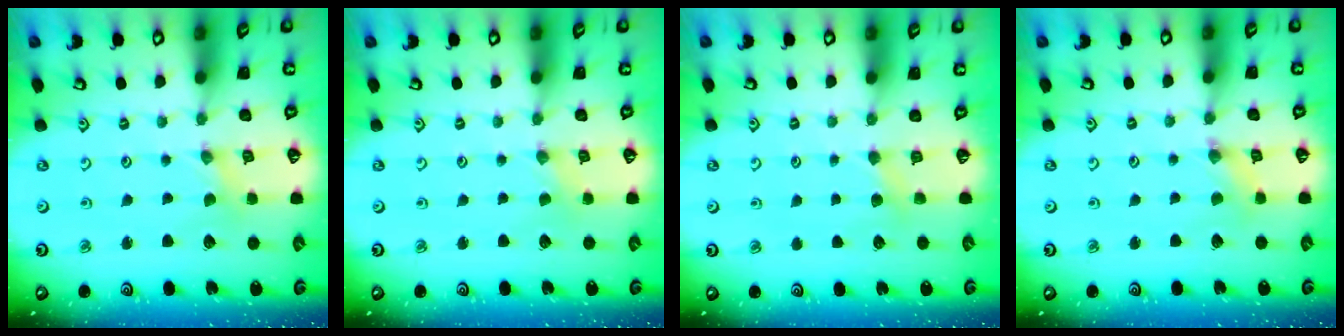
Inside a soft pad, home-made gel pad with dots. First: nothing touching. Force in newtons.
{"total": 0.0}
{"total": 2.9, "press": 2.9, "slide": 0.5}
{"total": 1.4, "press": 1.3, "slide": 0.3}